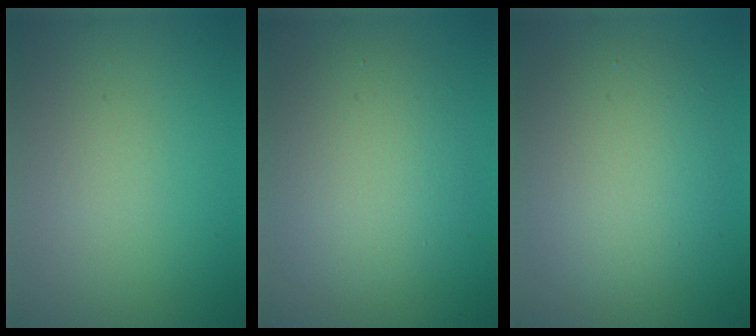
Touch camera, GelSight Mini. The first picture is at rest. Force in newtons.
{"total": 5.2, "press": 5.2, "slide": 0.1}
{"total": 5.9, "press": 5.9, "slide": 0.5}